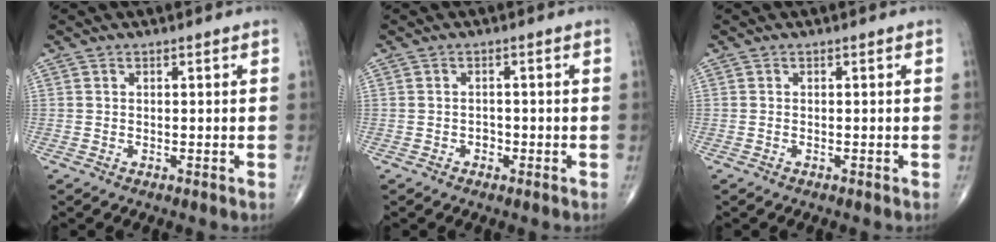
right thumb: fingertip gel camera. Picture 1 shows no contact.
{"total": 1.4, "force": [-0.6, 1.1, 0.6], "torque": [-0.005, 0.004, -0.012]}
{"total": 0.0}